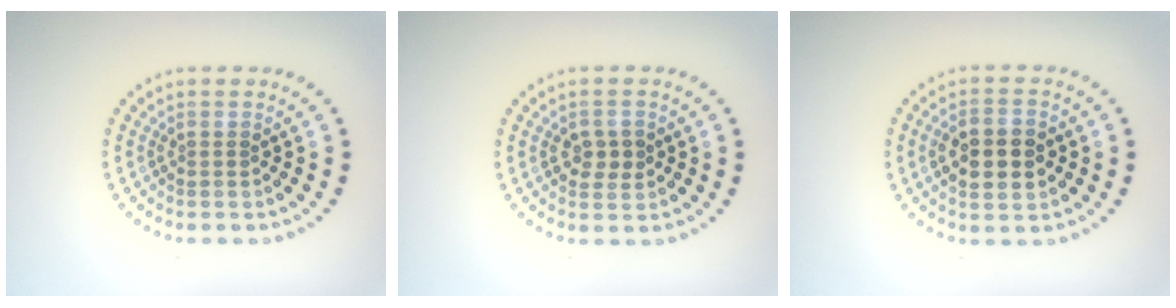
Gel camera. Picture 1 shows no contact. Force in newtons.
{"total": 2.2, "press": 2.2, "slide": 0.2}
{"total": 4.6, "press": 4.6, "slide": 0.1}